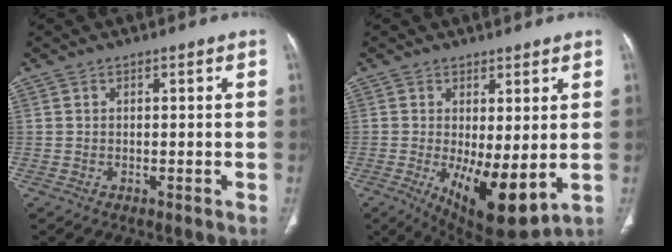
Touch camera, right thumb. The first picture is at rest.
{"total": 11.9, "force": [-1.5, 4.4, 11.0], "torque": [-0.172, -0.029, -0.006]}